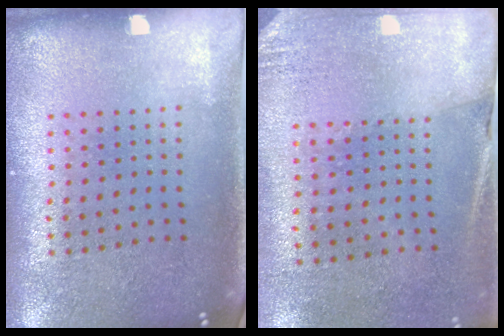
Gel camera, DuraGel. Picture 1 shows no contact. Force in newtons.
{"total": 2.6, "press": 2.3, "slide": 1.2}